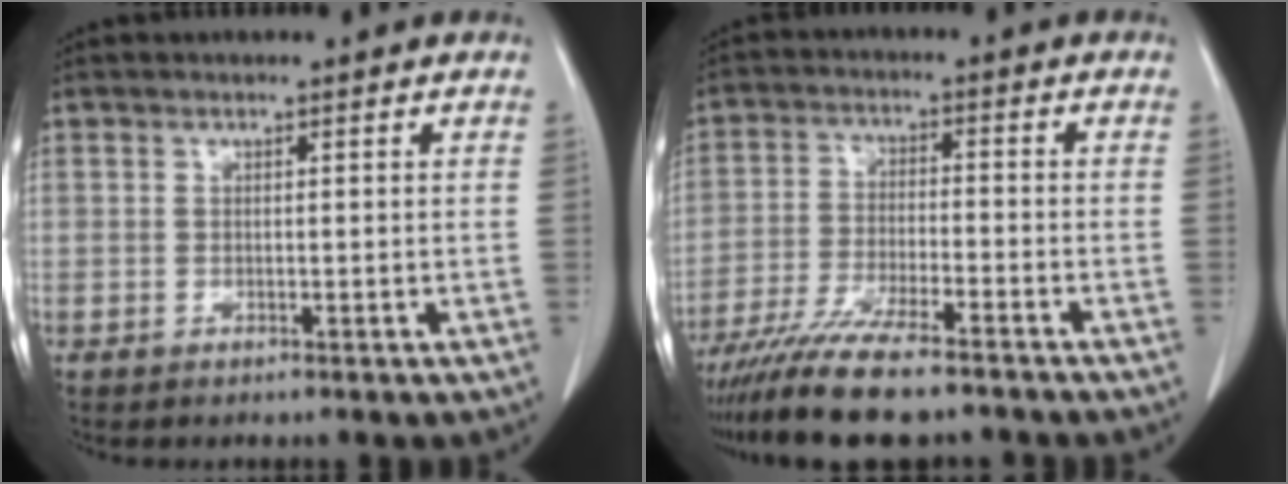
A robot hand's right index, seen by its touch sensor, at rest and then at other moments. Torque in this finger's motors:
{"motor_torque": [1.11, -1.03, 0.34, 0.21]}